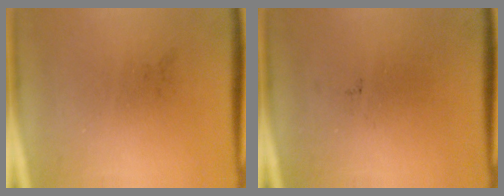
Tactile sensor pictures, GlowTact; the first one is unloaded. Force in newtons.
{"total": 0.0}